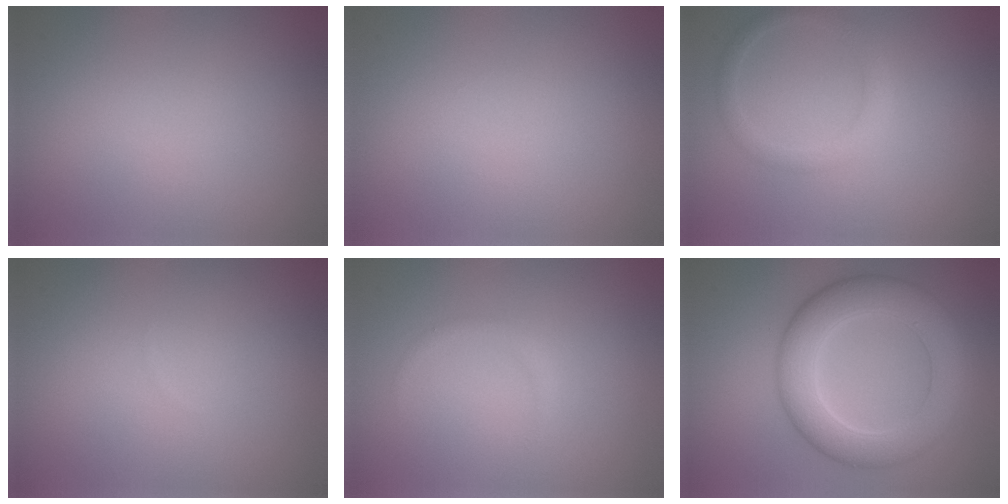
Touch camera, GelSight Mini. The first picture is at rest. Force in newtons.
{"total": 0.0}
{"total": 1.9, "press": 1.9, "slide": 0.1}
{"total": 0.0}
{"total": 0.7, "press": 0.7, "slide": 0.1}
{"total": 7.2, "press": 7.2, "slide": 0.3}